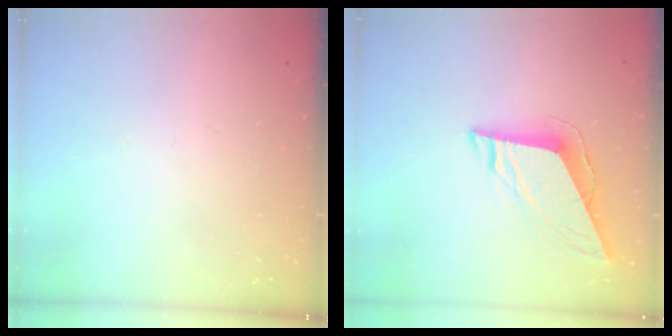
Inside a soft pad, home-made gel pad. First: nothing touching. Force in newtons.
{"total": 8.8, "press": 8.7, "slide": 1.4}